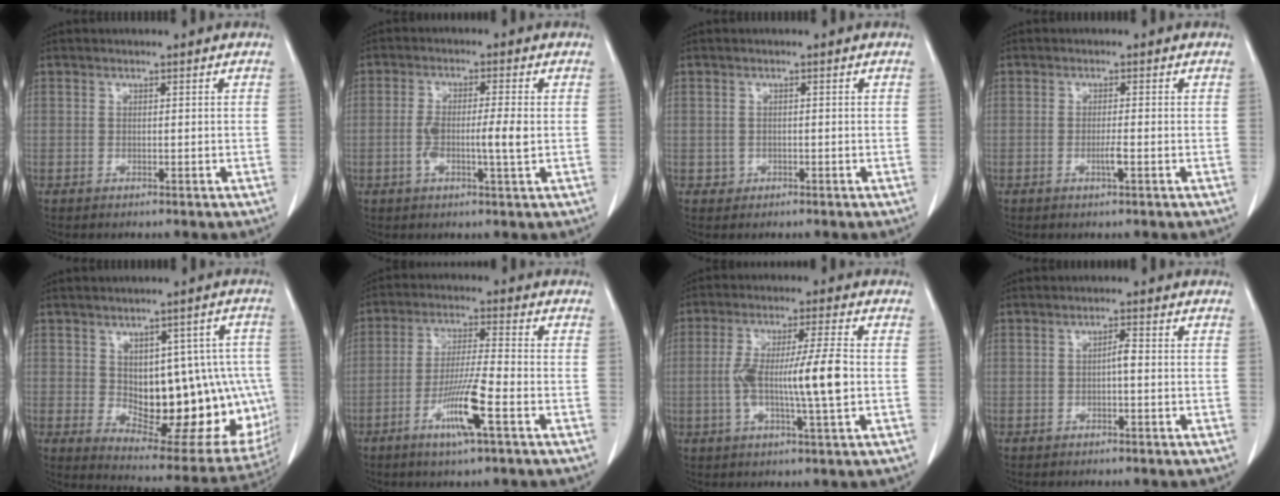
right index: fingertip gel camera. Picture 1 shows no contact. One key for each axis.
{"total": 3.4, "fx": -0.5, "fy": 0.4, "fz": 3.4, "tx": -0.063, "ty": 0.006, "tz": -0.008}
{"total": 1.1, "fx": -0.3, "fy": 1.1, "fz": 0.0, "tx": 0.000, "ty": 0.005, "tz": -0.004}
{"total": 1.8, "fx": -0.6, "fy": -0.1, "fz": 1.7, "tx": -0.034, "ty": -0.003, "tz": -0.011}
{"total": 20.3, "fx": -1.4, "fy": 9.6, "fz": 17.9, "tx": -0.186, "ty": 0.017, "tz": 0.014}
{"total": 9.2, "fx": -4.1, "fy": -0.1, "fz": 8.2, "tx": -0.158, "ty": -0.012, "tz": -0.077}
{"total": 10.4, "fx": -1.1, "fy": 0.1, "fz": 10.4, "tx": -0.191, "ty": 0.004, "tz": -0.023}
{"total": 1.6, "fx": -0.3, "fy": 0.2, "fz": 1.6, "tx": -0.026, "ty": 0.004, "tz": -0.004}